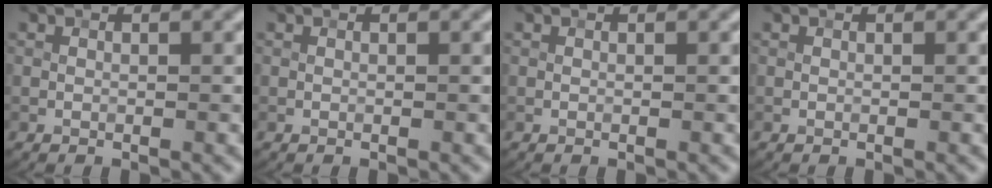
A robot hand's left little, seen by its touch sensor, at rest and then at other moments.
{"total": 0.0}
{"total": 0.0}
{"total": 0.0}